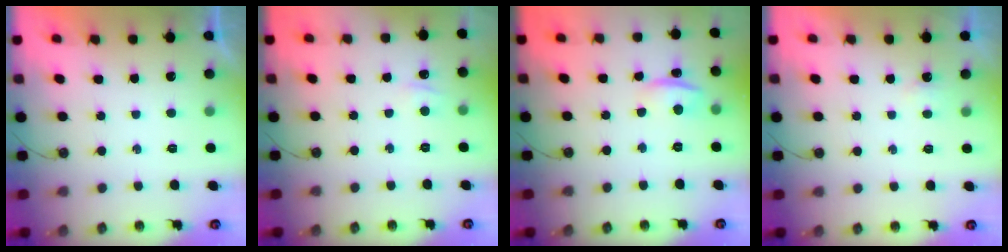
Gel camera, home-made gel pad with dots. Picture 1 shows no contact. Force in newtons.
{"total": 5.4, "press": 5.4, "slide": 0.7}
{"total": 2.0, "press": 1.5, "slide": 1.3}
{"total": 3.2, "press": 1.5, "slide": 2.9}